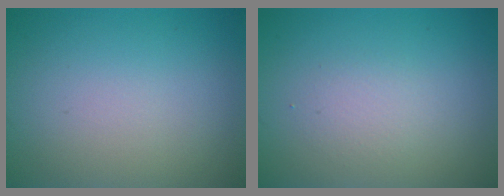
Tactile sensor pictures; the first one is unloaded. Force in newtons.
{"total": 1.5, "press": 1.5, "slide": 0.1}